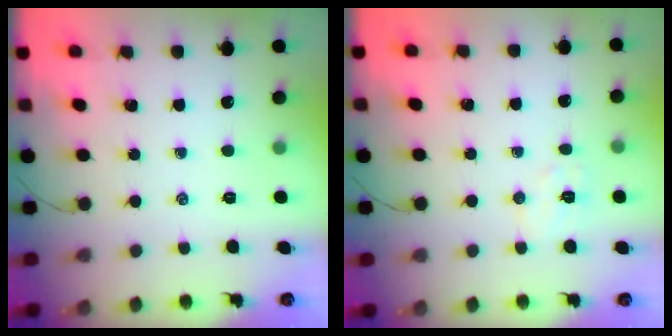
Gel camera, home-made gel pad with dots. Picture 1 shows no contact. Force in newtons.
{"total": 5.4, "press": 5.3, "slide": 1.0}